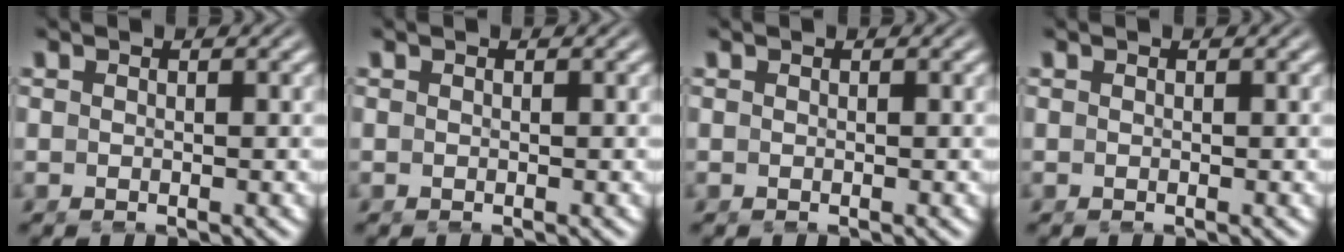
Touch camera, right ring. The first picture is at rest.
{"total": 0.0}
{"total": 0.0}
{"total": 0.0}